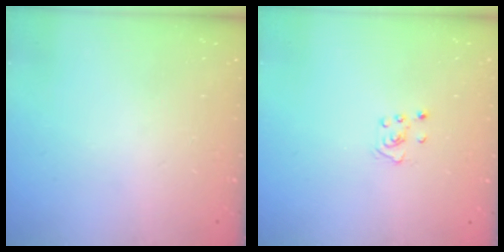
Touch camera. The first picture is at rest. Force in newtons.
{"total": 2.8, "press": 2.8, "slide": 0.3}